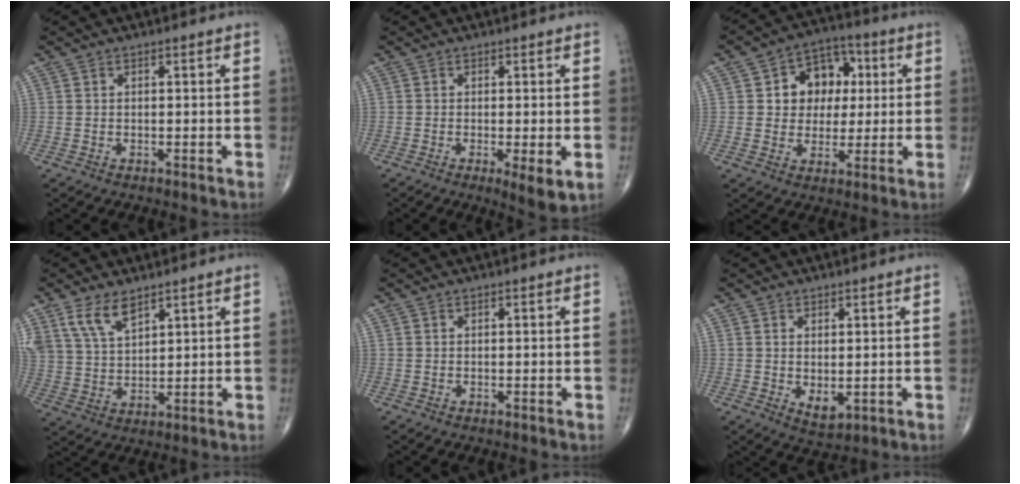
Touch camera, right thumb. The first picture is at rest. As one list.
[{"total": 4.5, "force": [-1.1, 1.1, 4.3], "torque": [-0.073, -0.016, -0.020]}, {"total": 11.5, "force": [2.2, 9.0, 6.8], "torque": [-0.047, 0.011, 0.031]}, {"total": 7.5, "force": [5.0, 3.4, 4.4], "torque": [-0.080, -0.018, 0.108]}, {"total": 0.0}, {"total": 3.7, "force": [-0.2, 2.0, 3.1], "torque": [-0.042, -0.009, 0.007]}]